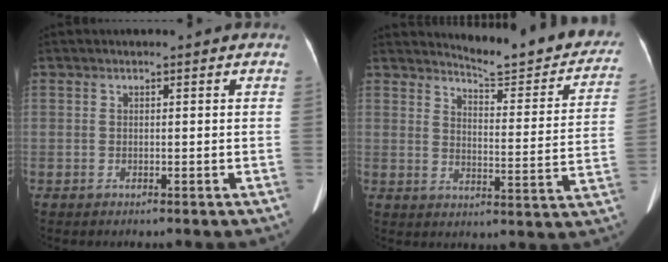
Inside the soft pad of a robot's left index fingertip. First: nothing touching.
{"total": 16.1, "force": [14.9, 2.1, 5.7], "torque": [-0.059, -0.065, 0.168]}